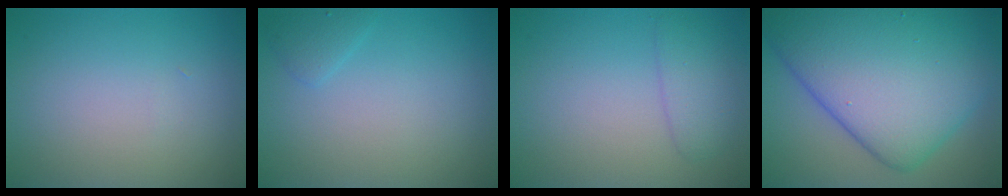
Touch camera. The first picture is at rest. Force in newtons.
{"total": 1.1, "press": 1.1, "slide": 0.1}
{"total": 2.3, "press": 2.3, "slide": 0.1}
{"total": 14.2, "press": 14.2, "slide": 0.4}